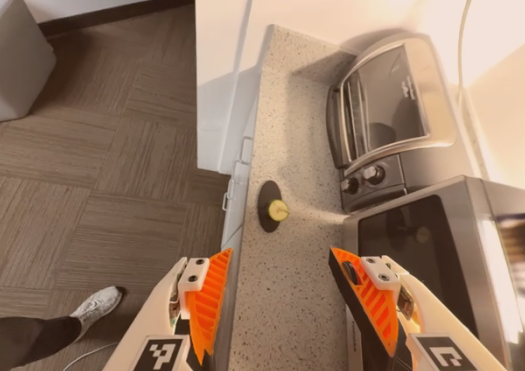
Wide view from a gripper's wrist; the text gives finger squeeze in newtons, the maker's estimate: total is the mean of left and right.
{"total": 0.0}